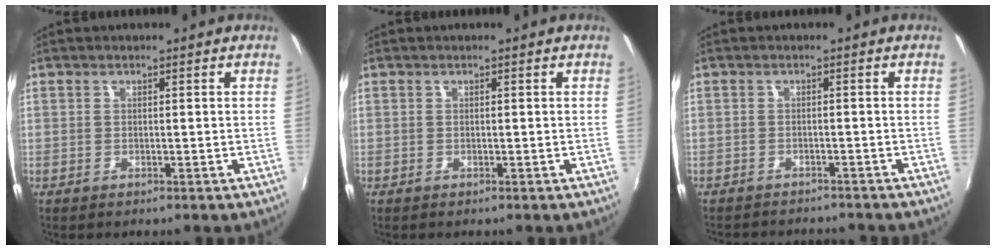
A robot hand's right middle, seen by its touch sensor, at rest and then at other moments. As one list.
[{"total": 0.0}, {"total": 6.1, "force": [-5.7, 1.3, 1.6], "torque": [-0.046, -0.010, -0.082]}]